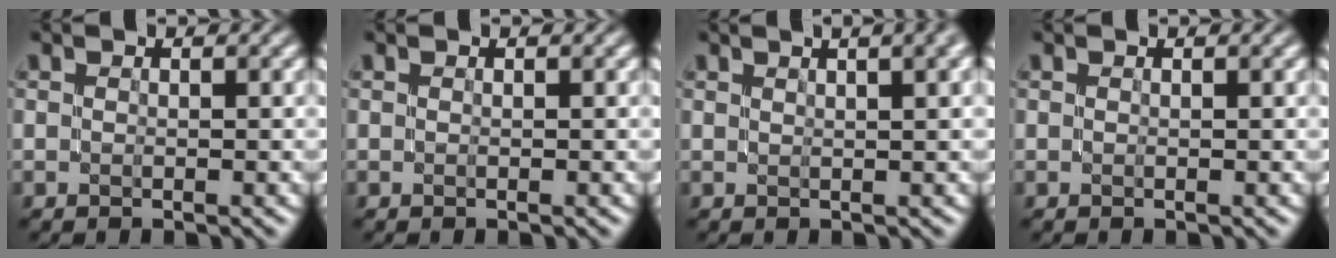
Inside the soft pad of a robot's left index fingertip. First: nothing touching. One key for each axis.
{"total": 0.0}
{"total": 8.5, "fx": 4.7, "fy": 3.7, "fz": 6.0, "tx": -0.029, "ty": 0.057, "tz": 0.025}
{"total": 0.7, "fx": 0.3, "fy": 0.3, "fz": 0.6, "tx": -0.002, "ty": 0.001, "tz": 0.001}